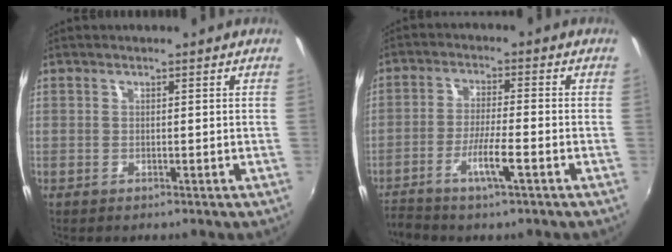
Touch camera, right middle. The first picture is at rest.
{"total": 6.3, "force": [-3.8, 0.2, 5.0], "torque": [-0.110, -0.002, -0.073]}